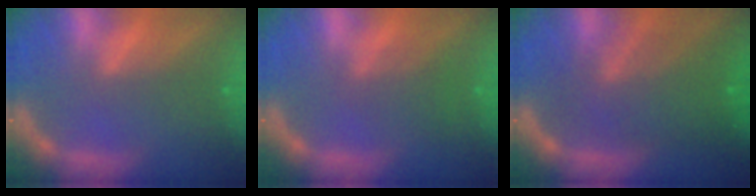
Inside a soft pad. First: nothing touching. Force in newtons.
{"total": 2.5}
{"total": 8.1}